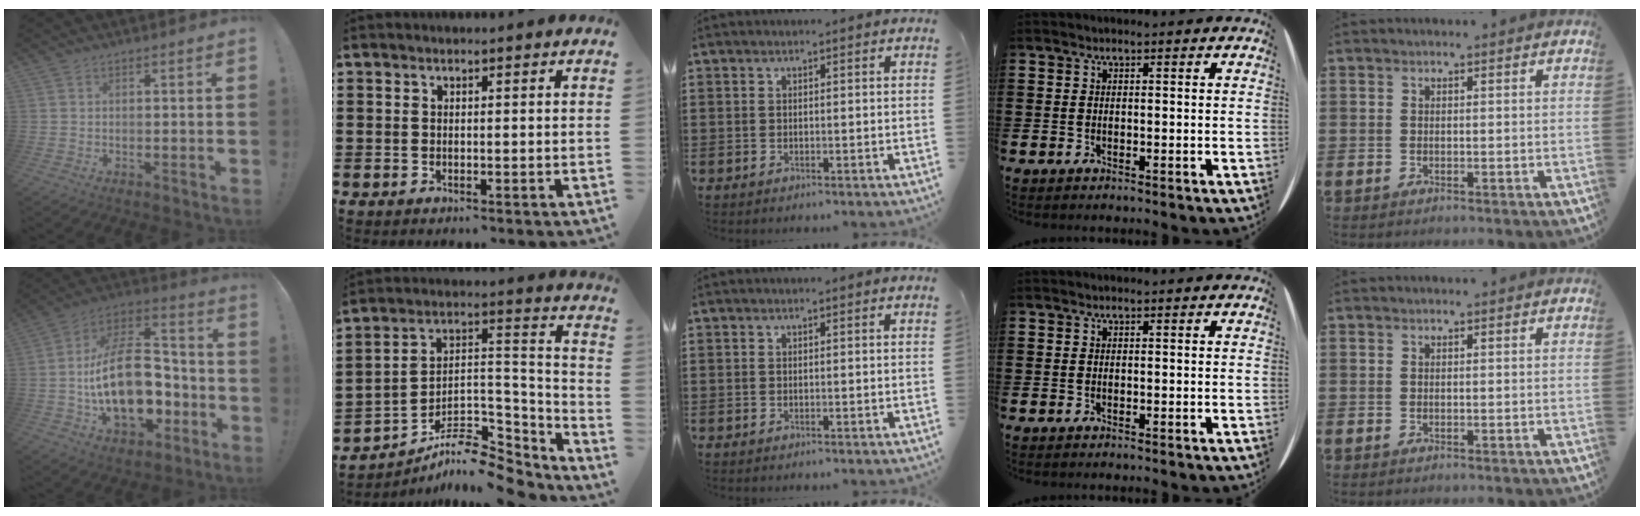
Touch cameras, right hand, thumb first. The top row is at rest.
{"thumb": {"total": 23.8, "force": [-4.6, 14.2, 18.5], "torque": [-0.330, 0.035, -0.067]}, "index": {"total": 9.0, "force": [-7.7, 3.0, 3.6], "torque": [-0.055, 0.015, -0.146]}}